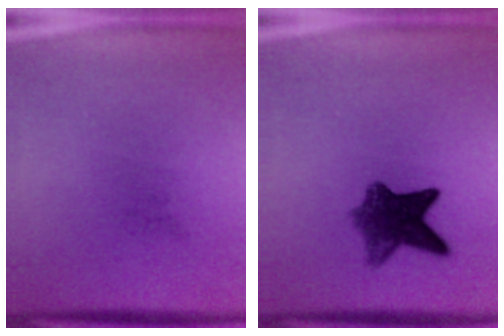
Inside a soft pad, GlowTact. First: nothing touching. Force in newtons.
{"total": 7.0}